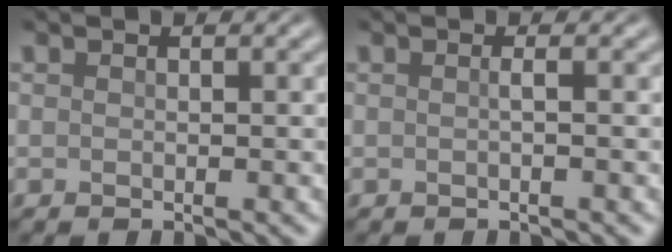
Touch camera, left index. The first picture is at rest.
{"total": 0.8, "force": [0.0, 0.2, 0.7], "torque": [-0.009, 0.001, -0.004]}